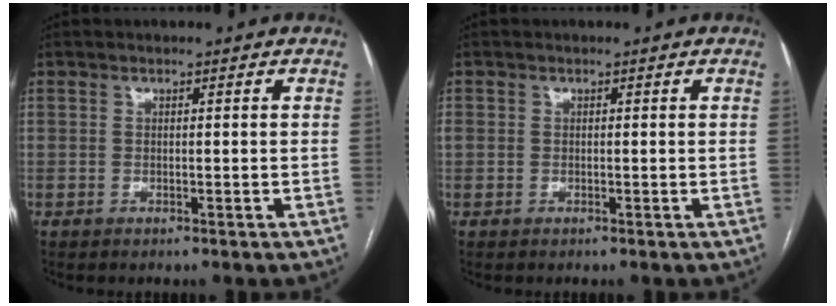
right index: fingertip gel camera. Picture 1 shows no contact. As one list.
[{"total": 0.8, "force": [0.1, 0.7, 0.3], "torque": [-0.007, 0.012, 0.005]}]